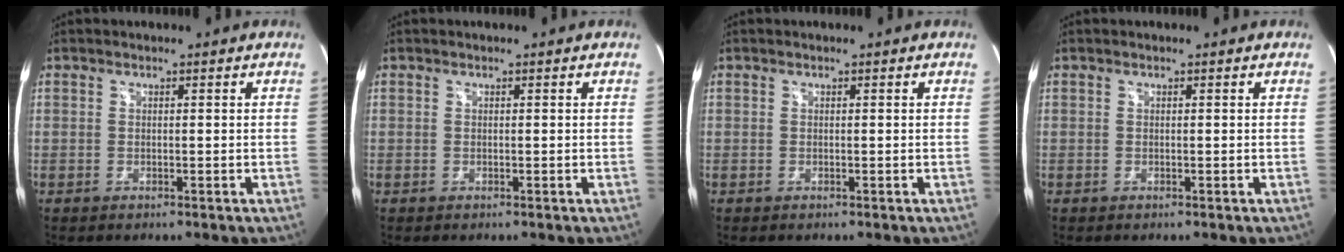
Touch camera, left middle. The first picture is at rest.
{"total": 0.0}
{"total": 0.0}
{"total": 0.0}